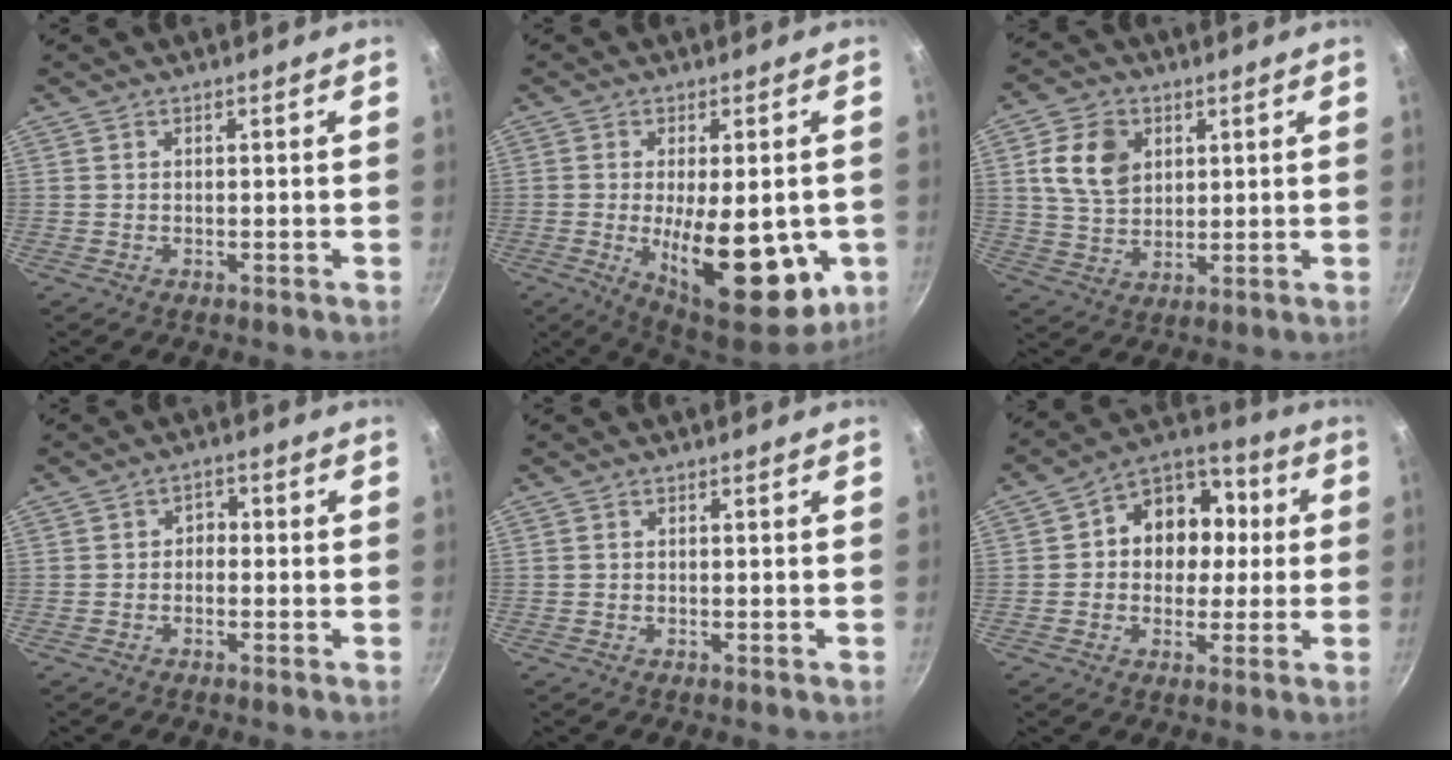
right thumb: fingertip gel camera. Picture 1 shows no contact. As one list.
[{"total": 19.8, "force": [-4.0, 8.4, 17.4], "torque": [-0.216, -0.015, -0.041]}, {"total": 10.2, "force": [3.1, 7.6, 6.1], "torque": [-0.086, -0.007, 0.057]}, {"total": 2.4, "force": [-0.6, 1.9, 1.3], "torque": [-0.010, 0.012, -0.016]}, {"total": 0.0}, {"total": 13.6, "force": [1.3, 11.1, 7.8], "torque": [-0.065, 0.030, 0.001]}]